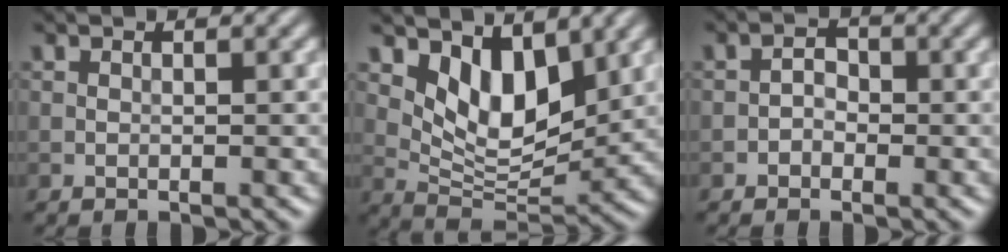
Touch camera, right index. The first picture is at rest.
{"total": 5.8, "force": [2.9, 3.0, 4.0], "torque": [-0.071, -0.020, 0.053]}
{"total": 1.3, "force": [-0.6, 1.0, 0.6], "torque": [-0.006, 0.004, -0.014]}